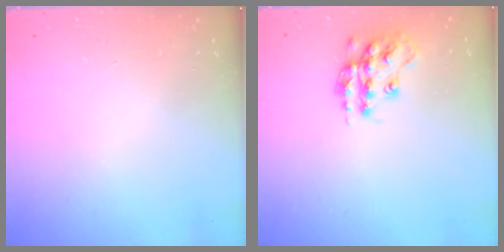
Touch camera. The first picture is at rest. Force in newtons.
{"total": 15.0, "press": 15.0, "slide": 1.0}